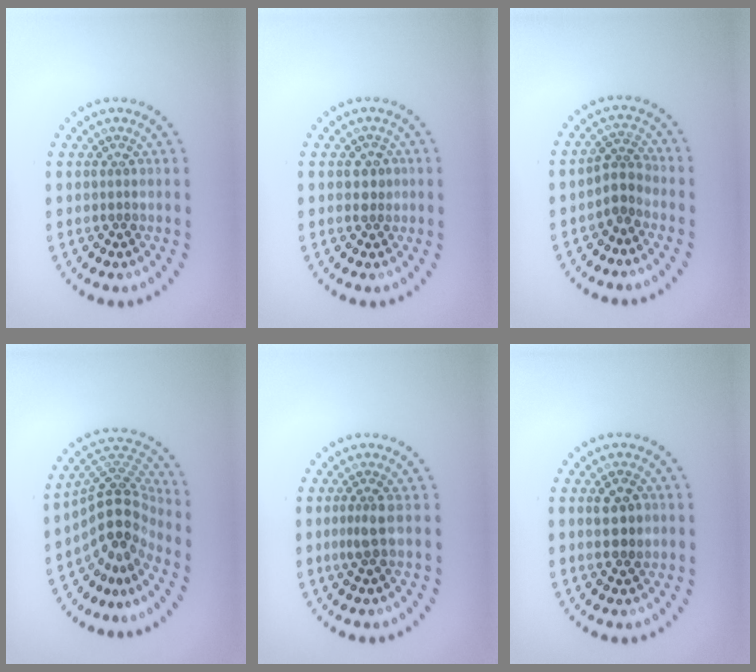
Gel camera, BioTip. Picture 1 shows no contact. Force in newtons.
{"total": 1.3, "press": 1.3, "slide": 0.3}
{"total": 2.0, "press": 1.5, "slide": 1.3}
{"total": 5.2, "press": 3.7, "slide": 3.7}
{"total": 1.7, "press": 1.3, "slide": 1.1}
{"total": 2.6, "press": 2.6, "slide": 0.4}